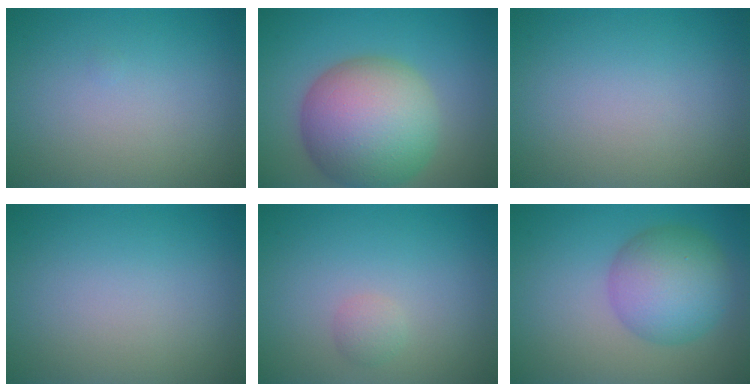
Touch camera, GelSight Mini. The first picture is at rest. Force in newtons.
{"total": 11.3, "press": 11.3, "slide": 0.4}
{"total": 0.0}
{"total": 0.0}
{"total": 1.1, "press": 1.1, "slide": 0.1}
{"total": 6.6, "press": 6.6, "slide": 0.1}